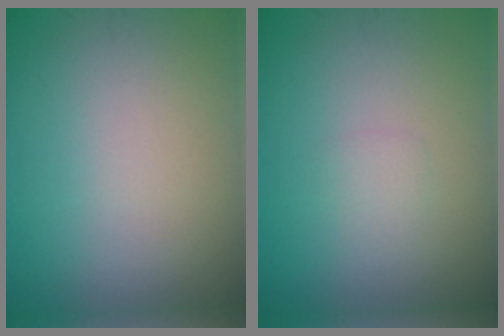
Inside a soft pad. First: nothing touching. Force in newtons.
{"total": 0.9, "press": 0.9, "slide": 0.1}